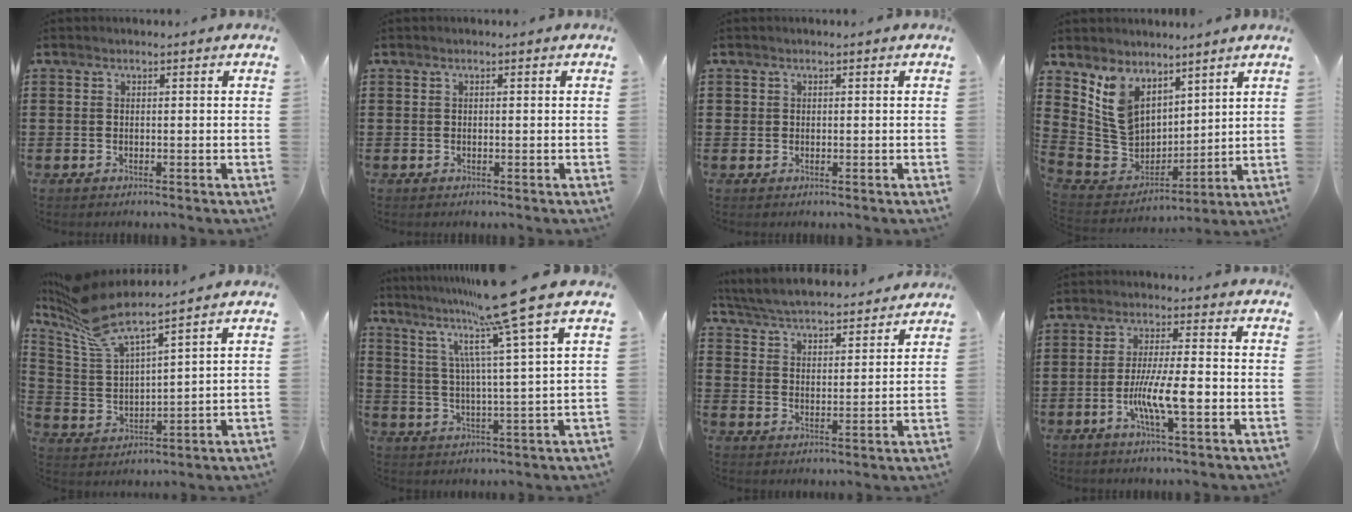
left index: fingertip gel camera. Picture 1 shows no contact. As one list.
[{"total": 0.0}, {"total": 0.6, "force": [0.2, 0.6, -0.1], "torque": [0.000, 0.005, 0.003]}, {"total": 8.4, "force": [5.1, 6.1, 2.5], "torque": [-0.096, -0.024, 0.105]}, {"total": 8.2, "force": [7.0, 1.2, 4.1], "torque": [-0.111, -0.033, 0.122]}, {"total": 12.1, "force": [8.8, -1.7, 8.1], "torque": [-0.173, -0.052, 0.134]}, {"total": 5.1, "force": [5.1, 0.1, 0.7], "torque": [-0.041, -0.034, 0.086]}, {"total": 8.1, "force": [-2.4, 1.4, 7.6], "torque": [-0.146, -0.007, -0.046]}]